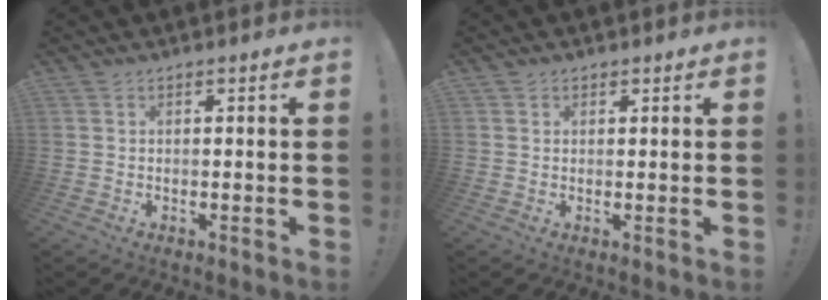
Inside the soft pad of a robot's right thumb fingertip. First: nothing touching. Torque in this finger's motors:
{"motor_torque": [-0.02, -0.35, -0.54, 0.12, 0.11]}